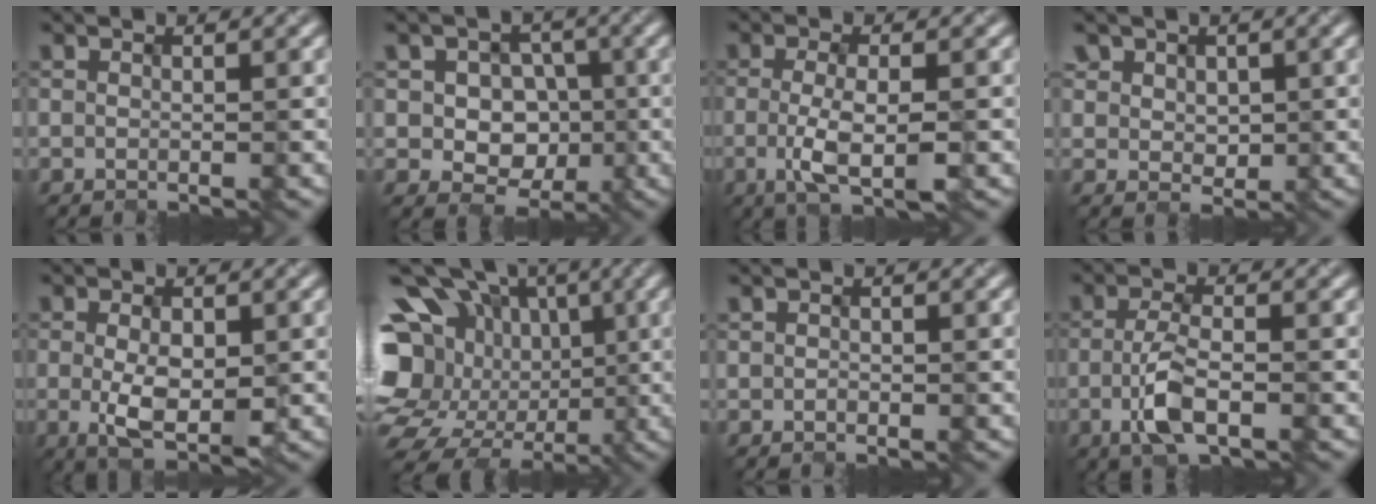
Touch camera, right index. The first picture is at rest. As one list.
[{"total": 5.8, "force": [-0.4, 5.2, 2.7], "torque": [-0.032, 0.018, -0.022]}, {"total": 3.9, "force": [-1.3, 1.0, 3.6], "torque": [-0.077, -0.007, -0.018]}, {"total": 1.8, "force": [0.7, 1.6, 0.1], "torque": [-0.021, -0.004, 0.023]}, {"total": 4.6, "force": [-1.0, 2.0, 3.9], "torque": [-0.078, -0.006, -0.007]}, {"total": 18.2, "force": [-0.3, 15.1, 10.1], "torque": [-0.212, 0.040, -0.015]}, {"total": 0.6, "force": [-0.5, 0.3, 0.1], "torque": [-0.003, -0.002, 0.002]}, {"total": 3.8, "force": [-1.6, 1.3, 3.2], "torque": [-0.077, -0.004, -0.028]}]